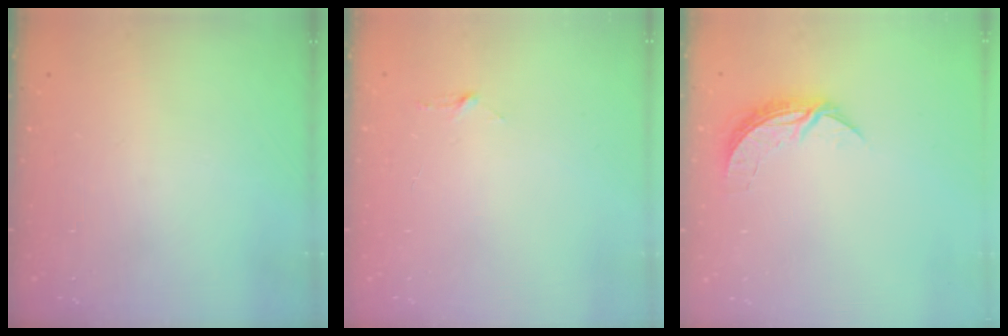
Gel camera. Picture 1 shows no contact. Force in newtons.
{"total": 2.9, "press": 2.9, "slide": 0.3}
{"total": 6.6, "press": 6.5, "slide": 0.4}